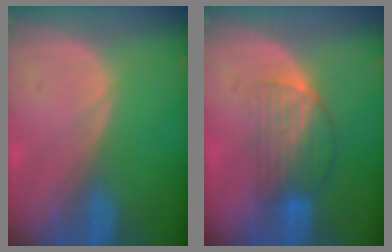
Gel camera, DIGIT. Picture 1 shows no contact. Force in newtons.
{"total": 6.6, "press": 5.7, "slide": 3.3}